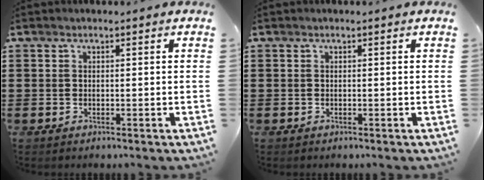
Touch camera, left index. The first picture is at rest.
{"total": 0.0}